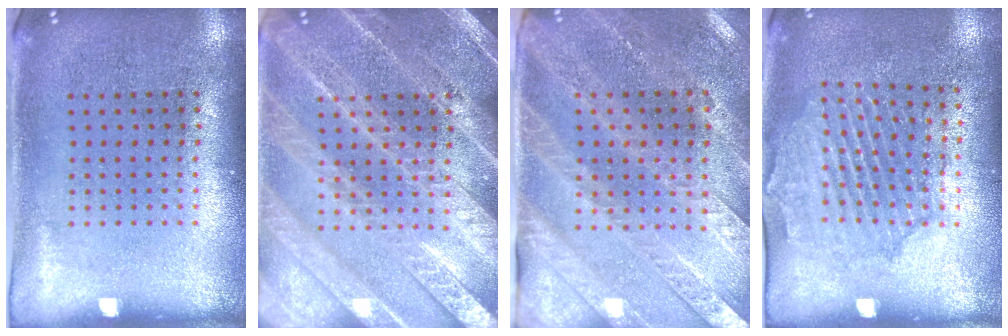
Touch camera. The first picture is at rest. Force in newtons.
{"total": 5.6, "press": 5.6, "slide": 0.6}
{"total": 2.9, "press": 2.7, "slide": 1.2}
{"total": 1.6, "press": 1.6, "slide": 0.3}